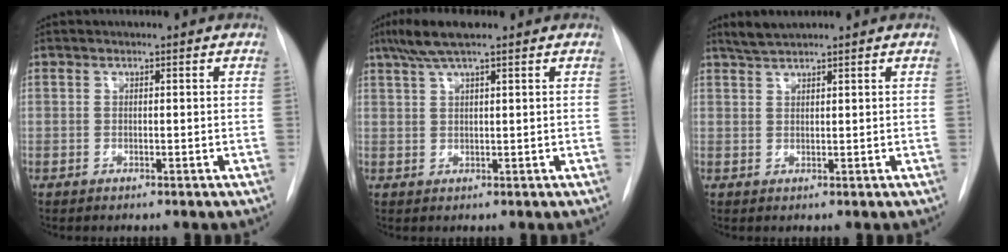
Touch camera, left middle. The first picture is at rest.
{"total": 5.5, "force": [4.0, 0.3, 3.8], "torque": [-0.081, 0.020, 0.076]}
{"total": 2.7, "force": [2.5, -0.2, 1.0], "torque": [-0.024, 0.008, 0.050]}